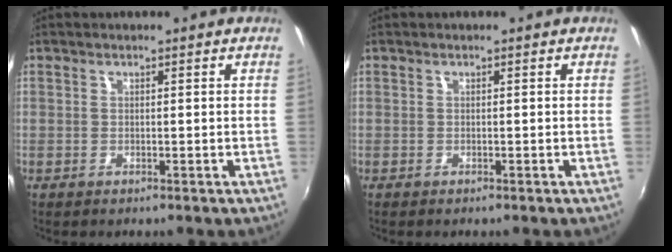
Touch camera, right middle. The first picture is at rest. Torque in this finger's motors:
{"motor_torque": [0.25, -0.26, -0.02, 0.00]}